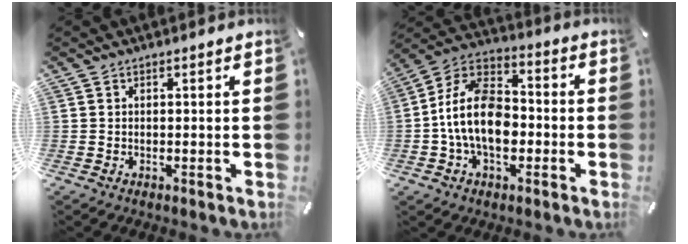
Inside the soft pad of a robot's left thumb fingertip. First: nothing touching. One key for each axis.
{"total": 14.7, "fx": -3.3, "fy": 10.1, "fz": 10.2, "tx": -0.213, "ty": 0.025, "tz": -0.063}